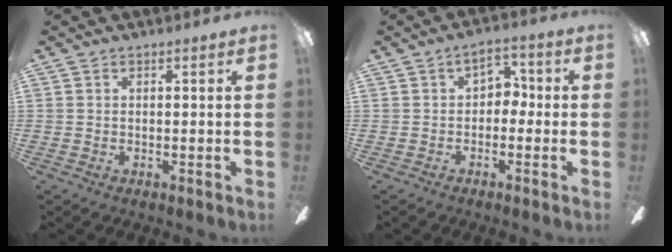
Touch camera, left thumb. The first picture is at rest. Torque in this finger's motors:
{"motor_torque": [-0.19, 0.24, -0.36, -0.14, 0.00]}